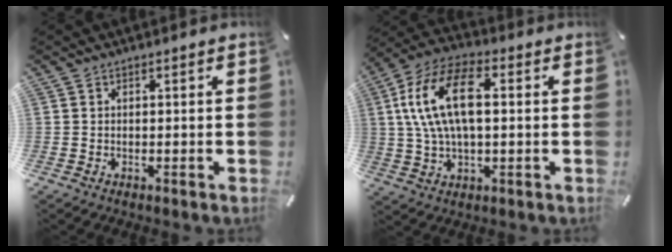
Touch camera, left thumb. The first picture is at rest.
{"total": 15.5, "force": [2.8, 8.1, 12.9], "torque": [-0.284, 0.005, 0.044]}